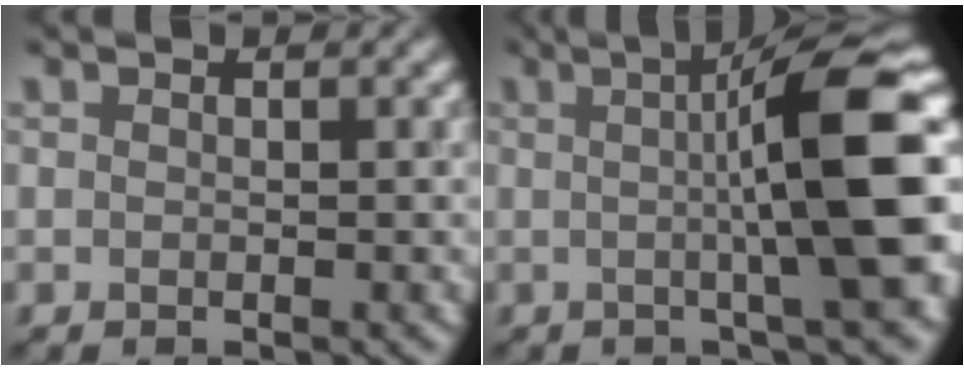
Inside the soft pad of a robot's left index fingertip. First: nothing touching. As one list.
[{"total": 12.3, "force": [0.8, 2.3, 12.0], "torque": [-0.137, 0.015, 0.009]}]